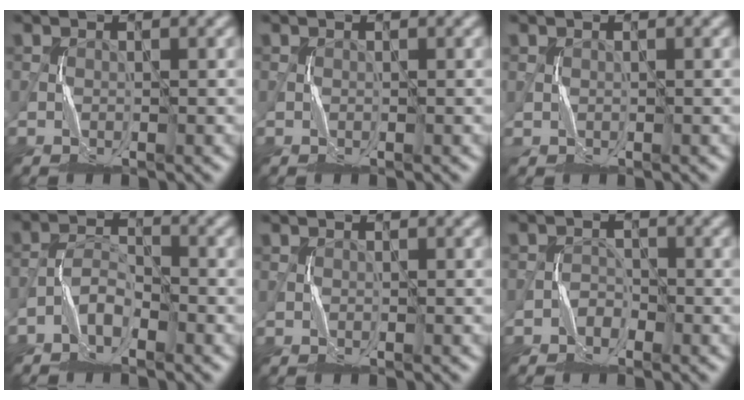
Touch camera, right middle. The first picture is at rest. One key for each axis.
{"total": 0.0}
{"total": 0.0}
{"total": 2.8, "fx": -1.9, "fy": 1.2, "fz": 1.6, "tx": -0.029, "ty": 0.012, "tz": -0.044}
{"total": 0.0}
{"total": 1.3, "fx": -0.9, "fy": 0.8, "fz": 0.4, "tx": -0.003, "ty": 0.009, "tz": -0.017}